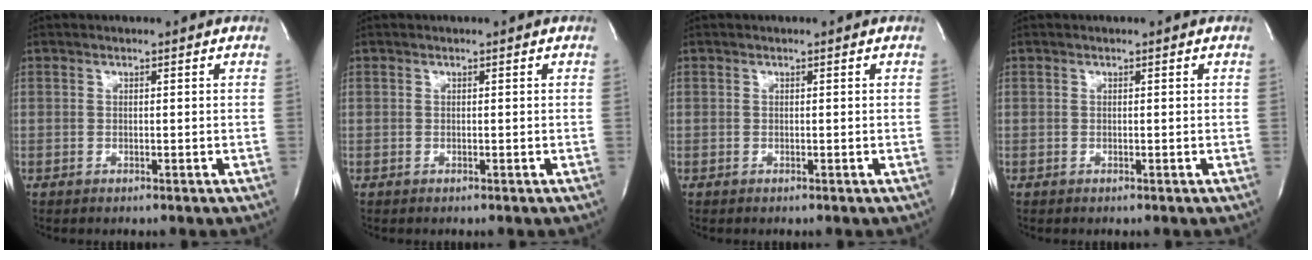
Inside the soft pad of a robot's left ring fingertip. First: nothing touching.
{"total": 0.0}
{"total": 0.0}
{"total": 0.0}